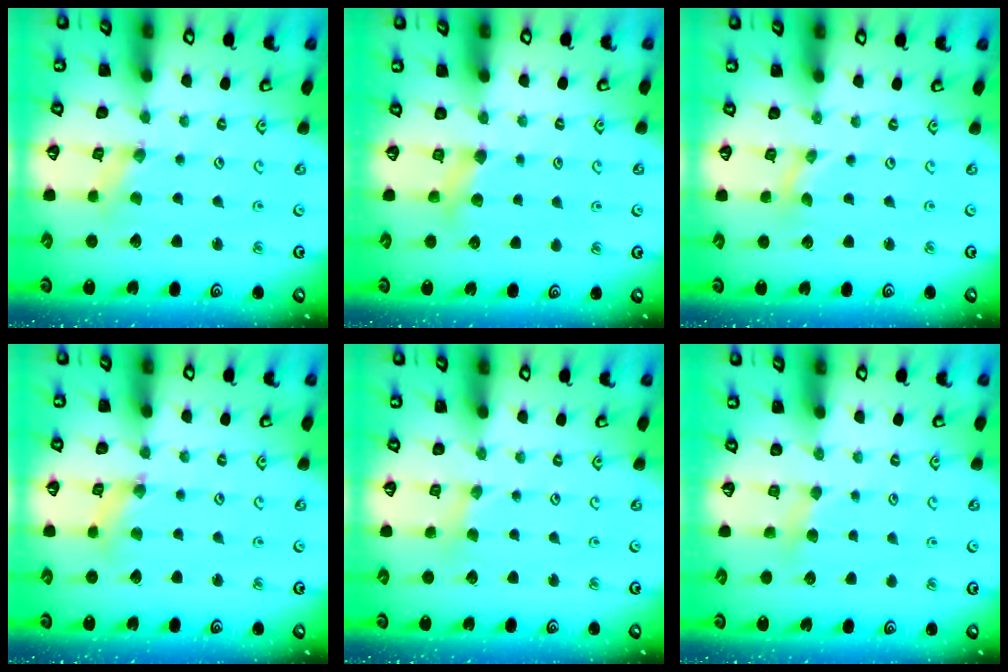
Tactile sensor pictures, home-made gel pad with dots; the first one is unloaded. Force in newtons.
{"total": 3.5, "press": 3.5, "slide": 0.4}
{"total": 0.0}
{"total": 2.7, "press": 2.7, "slide": 0.4}
{"total": 1.6, "press": 1.5, "slide": 0.3}
{"total": 3.3, "press": 3.3, "slide": 0.6}